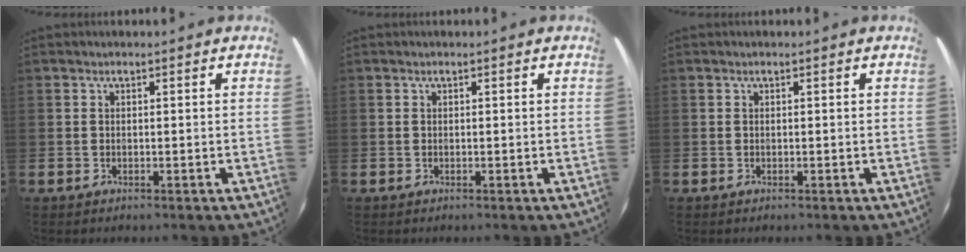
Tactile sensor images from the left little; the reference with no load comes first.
{"total": 0.0}
{"total": 0.0}